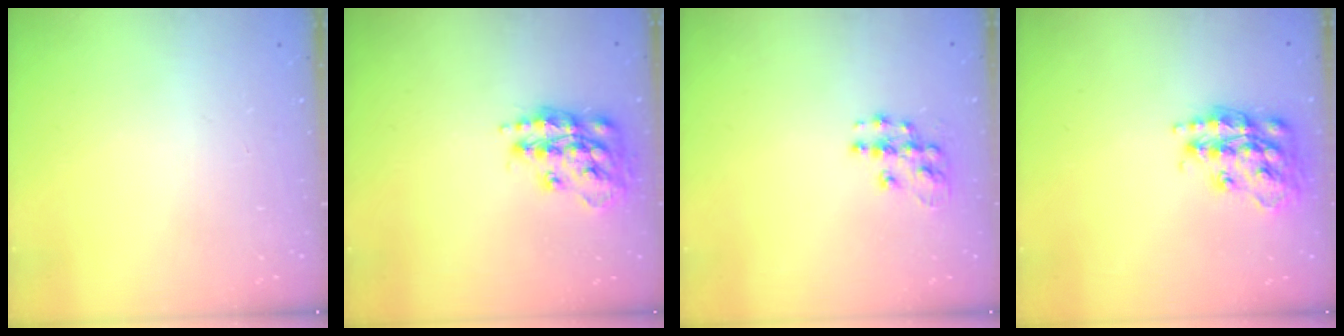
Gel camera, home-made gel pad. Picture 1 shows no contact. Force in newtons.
{"total": 15.5, "press": 15.4, "slide": 1.3}
{"total": 9.2, "press": 9.2, "slide": 0.5}
{"total": 17.0, "press": 16.9, "slide": 1.2}